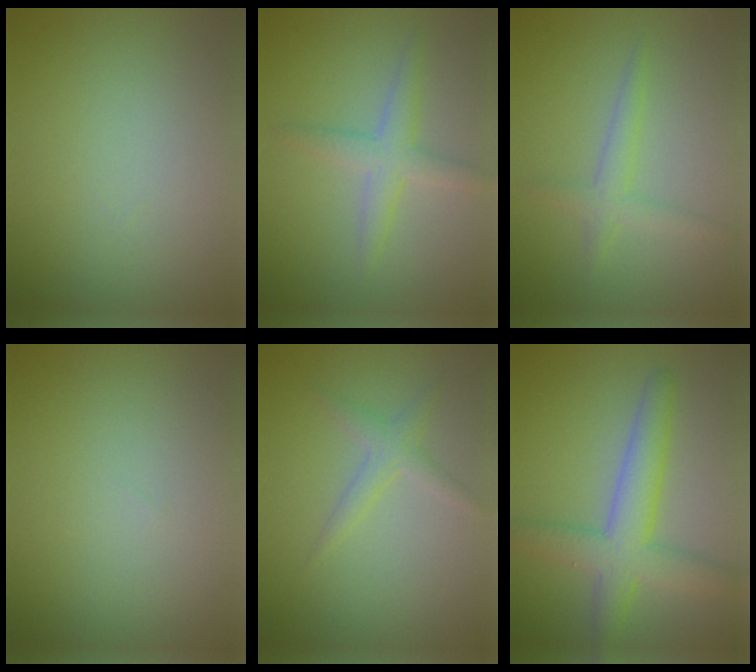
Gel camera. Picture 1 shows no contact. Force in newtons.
{"total": 2.7, "press": 2.7, "slide": 0.1}
{"total": 2.0, "press": 2.0, "slide": 0.1}
{"total": 0.0}
{"total": 1.8, "press": 1.8, "slide": 0.1}
{"total": 5.3, "press": 5.3, "slide": 0.2}